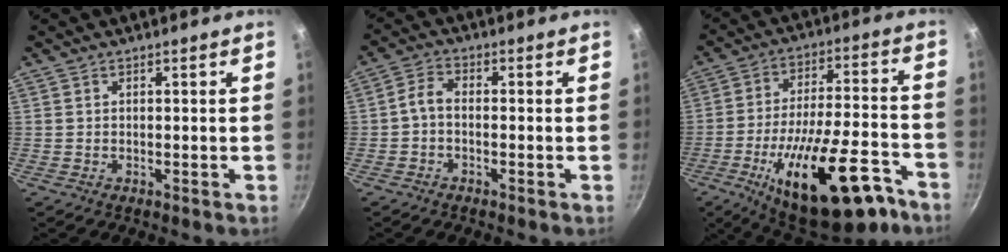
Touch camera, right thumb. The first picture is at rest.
{"total": 3.2, "force": [-1.0, 1.8, 2.5], "torque": [-0.057, 0.019, -0.029]}
{"total": 25.0, "force": [-13.1, 9.4, 19.1], "torque": [-0.271, 0.055, -0.191]}